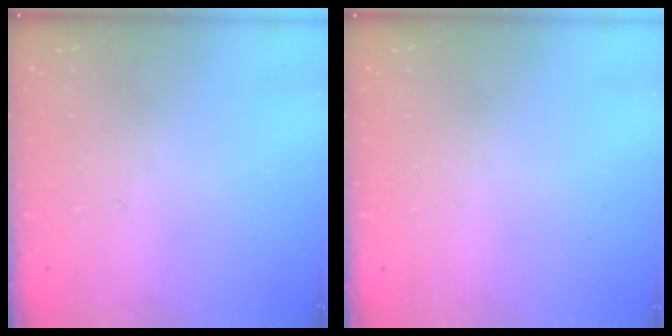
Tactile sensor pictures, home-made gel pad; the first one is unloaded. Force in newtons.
{"total": 0.0}